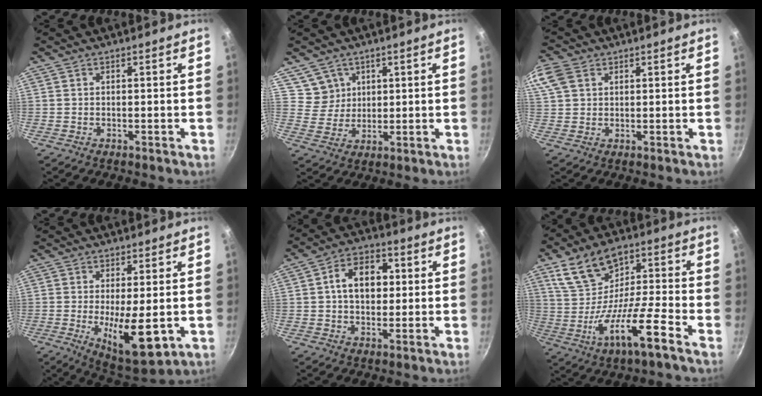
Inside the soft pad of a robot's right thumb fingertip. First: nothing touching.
{"total": 5.2, "force": [2.7, 4.4, 0.8], "torque": [0.007, -0.010, 0.055]}
{"total": 7.3, "force": [3.2, 5.4, 3.9], "torque": [-0.079, 0.009, 0.060]}
{"total": 11.5, "force": [-1.6, 3.8, 10.7], "torque": [-0.165, -0.015, -0.010]}
{"total": 9.8, "force": [1.2, 7.0, 6.8], "torque": [-0.072, 0.016, 0.009]}
{"total": 13.6, "force": [-3.2, 5.2, 12.2], "torque": [-0.194, 0.022, -0.061]}